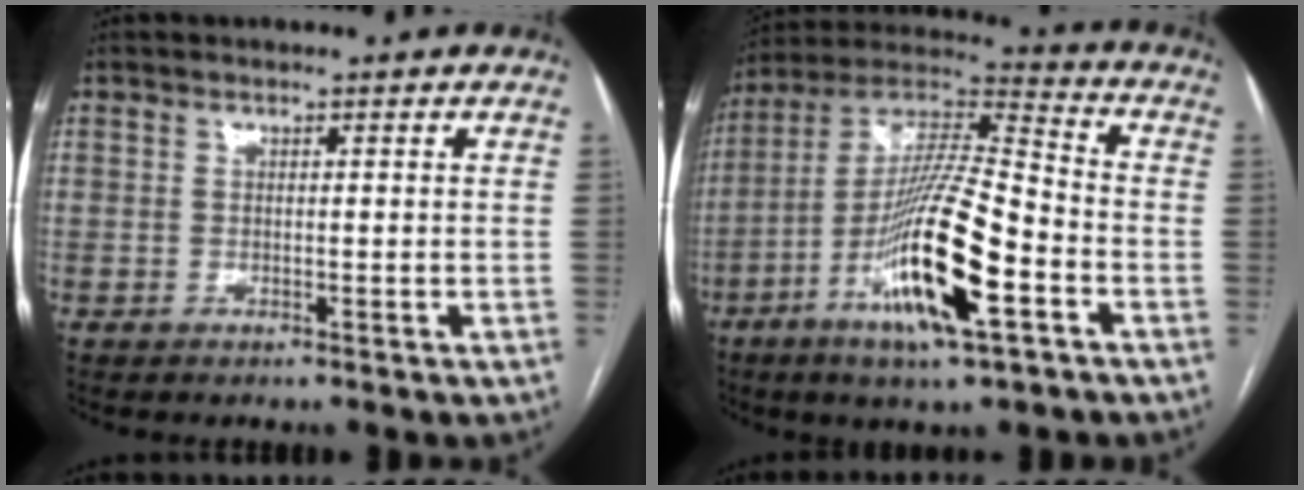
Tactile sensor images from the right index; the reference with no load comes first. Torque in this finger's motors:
{"motor_torque": [2.08, -0.05, 1.05, 0.21]}